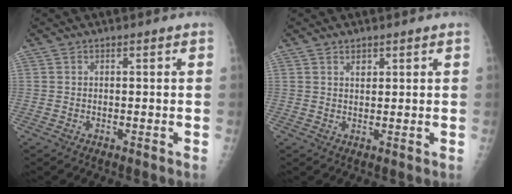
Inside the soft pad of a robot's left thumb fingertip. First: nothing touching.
{"total": 1.8, "force": [1.1, 1.0, 0.9], "torque": [-0.004, -0.006, 0.018]}